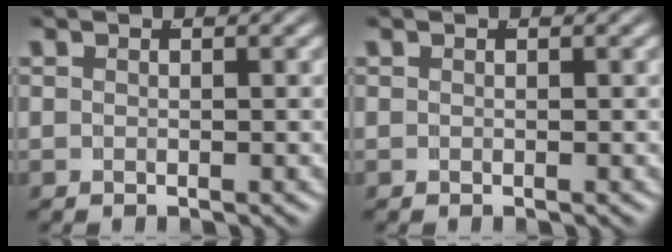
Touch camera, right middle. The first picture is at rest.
{"total": 0.0}